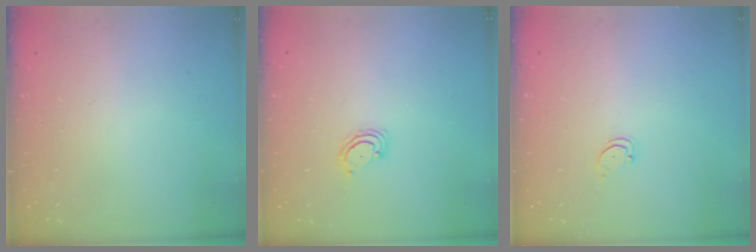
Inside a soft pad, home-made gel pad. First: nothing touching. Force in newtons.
{"total": 3.6, "press": 3.6, "slide": 0.4}
{"total": 1.6, "press": 1.6, "slide": 0.4}